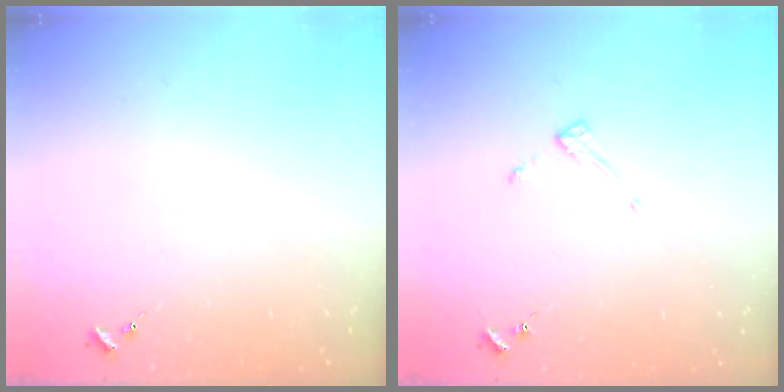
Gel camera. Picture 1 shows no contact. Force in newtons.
{"total": 2.9, "press": 2.9, "slide": 0.5}